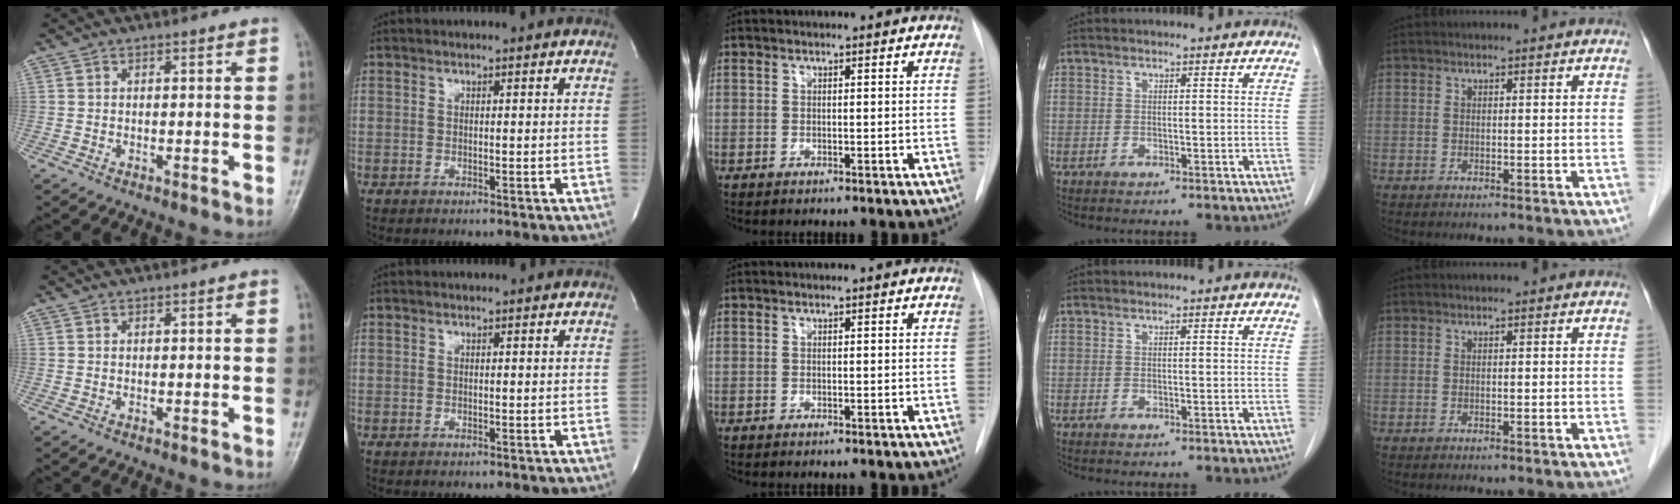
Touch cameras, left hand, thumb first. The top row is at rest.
{}